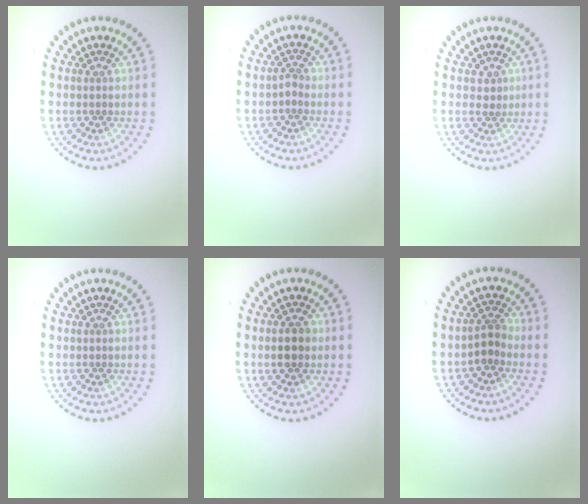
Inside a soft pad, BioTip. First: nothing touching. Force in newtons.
{"total": 0.9, "press": 0.6, "slide": 0.6}
{"total": 1.0, "press": 0.8, "slide": 0.6}
{"total": 0.0}
{"total": 2.2, "press": 2.2, "slide": 0.0}
{"total": 1.7, "press": 1.3, "slide": 1.0}